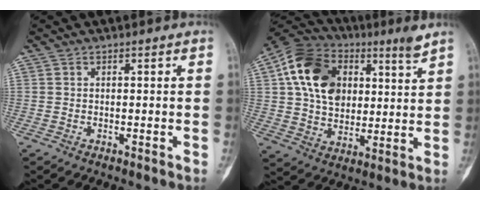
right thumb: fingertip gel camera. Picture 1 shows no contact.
{"total": 17.2, "force": [6.7, 10.9, 11.5], "torque": [-0.168, -0.010, 0.112]}